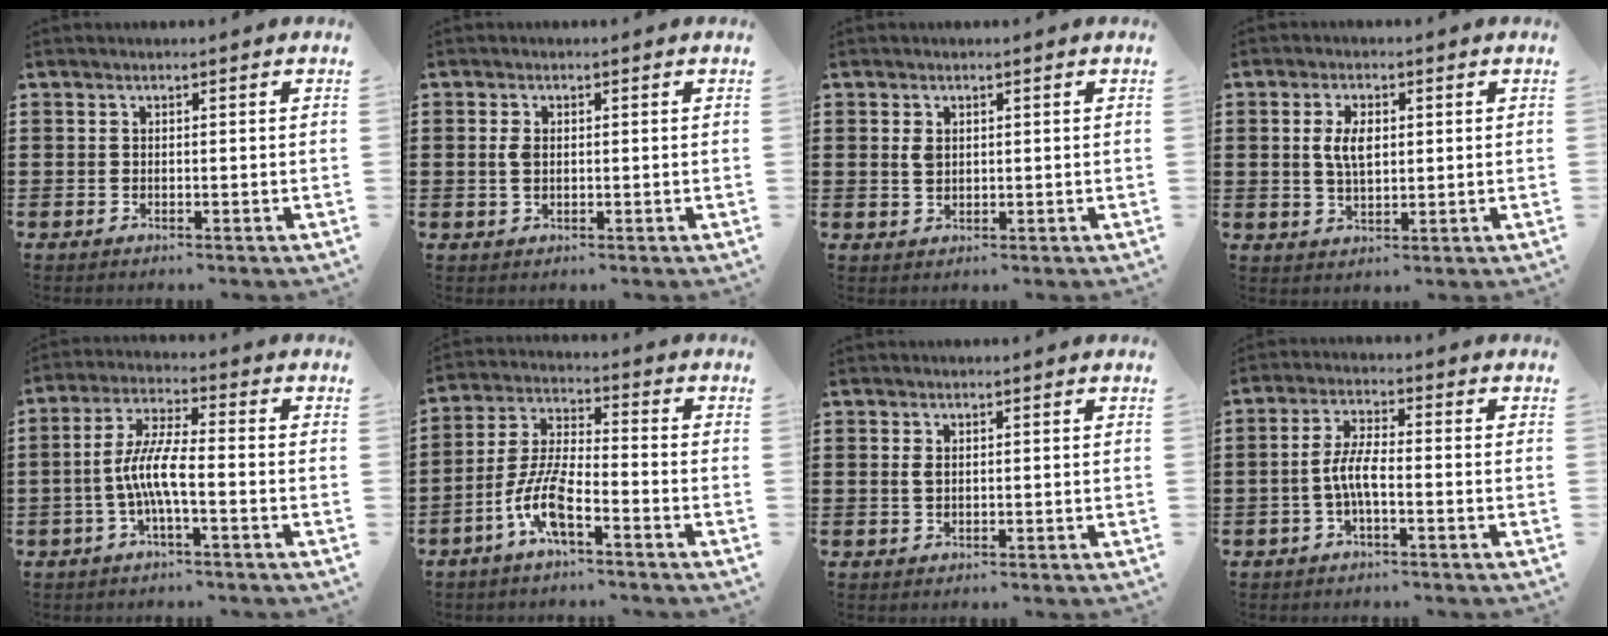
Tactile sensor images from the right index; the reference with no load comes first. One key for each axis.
{"total": 2.2, "fx": 0.2, "fy": 1.2, "fz": 1.8, "tx": -0.046, "ty": 0.002, "tz": -0.001}
{"total": 2.0, "fx": 0.6, "fy": 1.3, "fz": 1.5, "tx": -0.033, "ty": 0.005, "tz": 0.010}
{"total": 4.7, "fx": 0.7, "fy": 2.3, "fz": 4.0, "tx": -0.082, "ty": 0.009, "tz": 0.011}
{"total": 7.1, "fx": -2.0, "fy": 1.2, "fz": 6.7, "tx": -0.150, "ty": -0.009, "tz": -0.048}
{"total": 8.4, "fx": -4.7, "fy": 2.0, "fz": 6.6, "tx": -0.157, "ty": -0.010, "tz": -0.093}
{"total": 1.2, "fx": 0.3, "fy": 0.6, "fz": 1.0, "tx": -0.023, "ty": 0.004, "tz": 0.005}
{"total": 4.9, "fx": -1.5, "fy": 1.1, "fz": 4.5, "tx": -0.107, "ty": -0.004, "tz": -0.037}